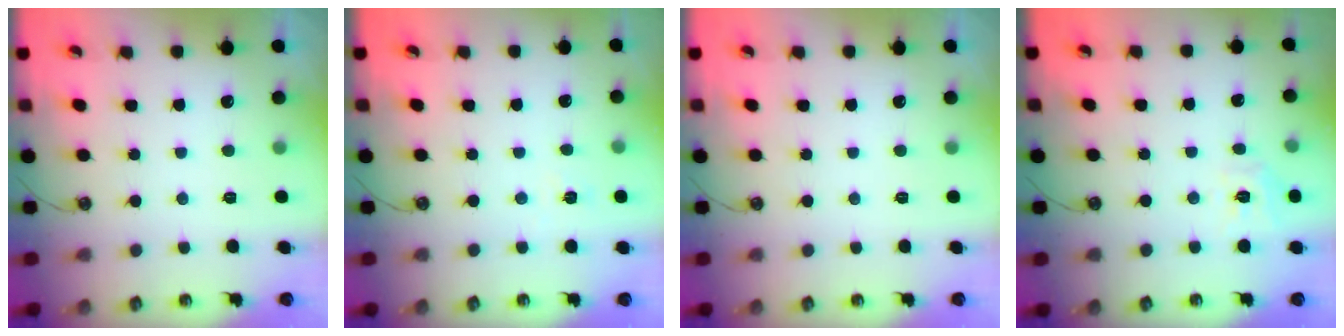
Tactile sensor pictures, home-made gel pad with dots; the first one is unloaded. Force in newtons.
{"total": 2.6, "press": 2.6, "slide": 0.2}
{"total": 0.0}
{"total": 7.8, "press": 7.7, "slide": 0.8}